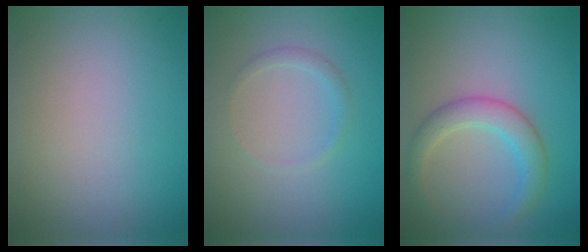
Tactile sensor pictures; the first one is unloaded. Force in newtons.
{"total": 1.1, "press": 1.1, "slide": 0.1}
{"total": 3.3, "press": 3.3, "slide": 0.2}